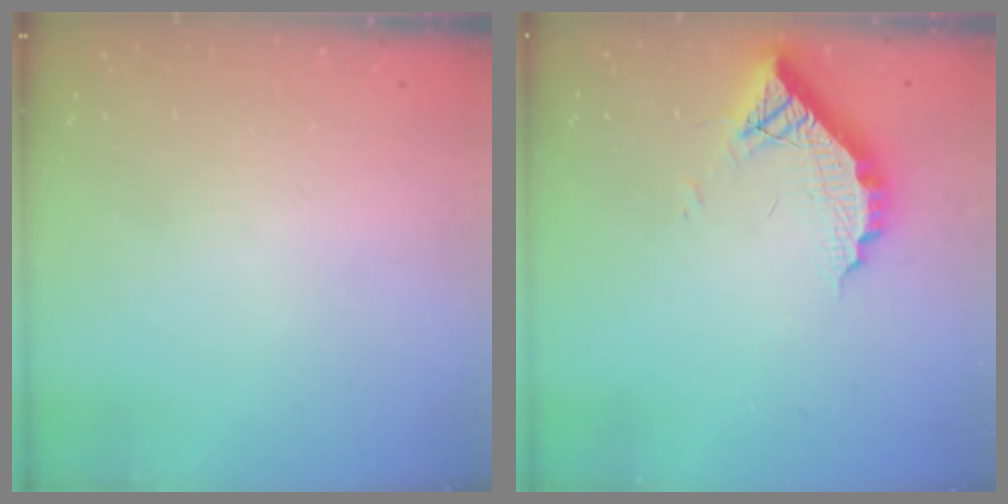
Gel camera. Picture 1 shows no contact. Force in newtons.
{"total": 10.4, "press": 10.4, "slide": 0.7}